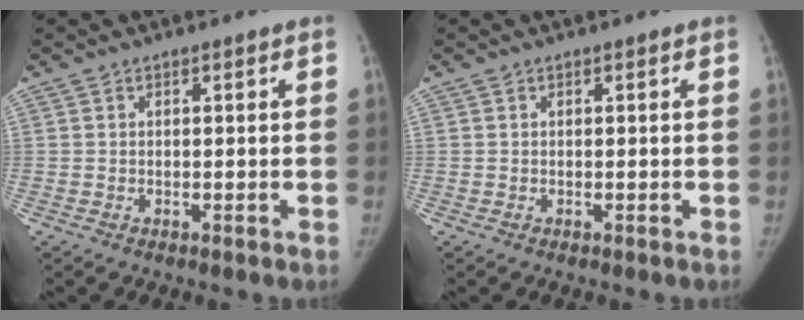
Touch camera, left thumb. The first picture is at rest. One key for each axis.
{"total": 0.0}